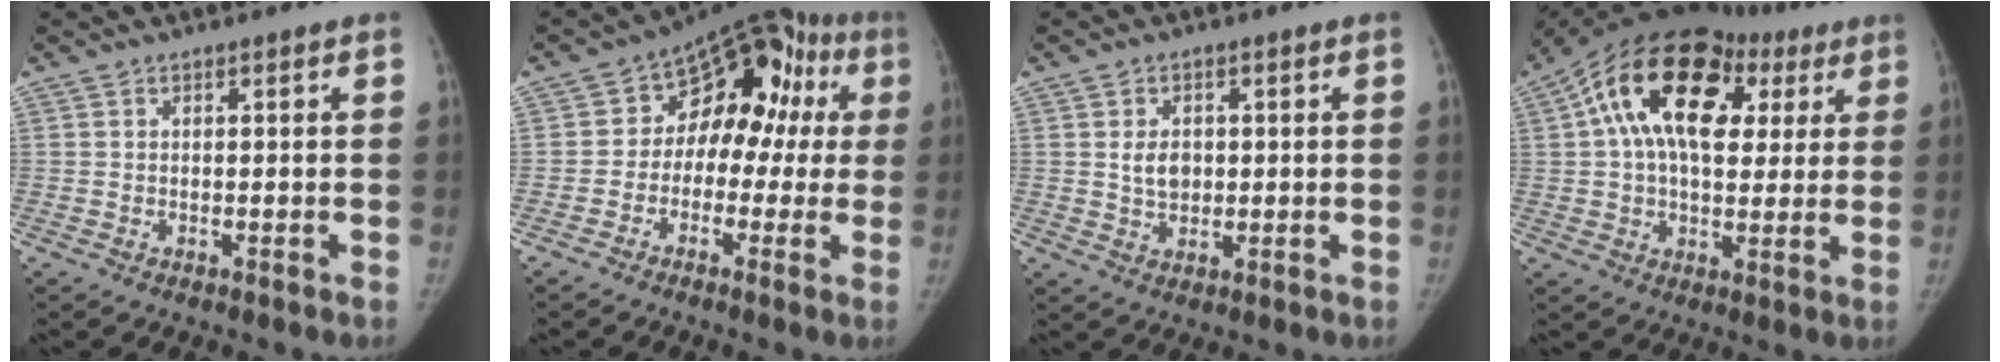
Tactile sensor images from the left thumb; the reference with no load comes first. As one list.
[{"total": 16.0, "force": [1.2, 11.0, 11.4], "torque": [-0.087, 0.059, 0.004]}, {"total": 4.3, "force": [0.5, 3.2, 2.8], "torque": [-0.033, -0.003, 0.012]}, {"total": 22.2, "force": [7.4, 13.6, 15.9], "torque": [-0.250, 0.037, 0.112]}]